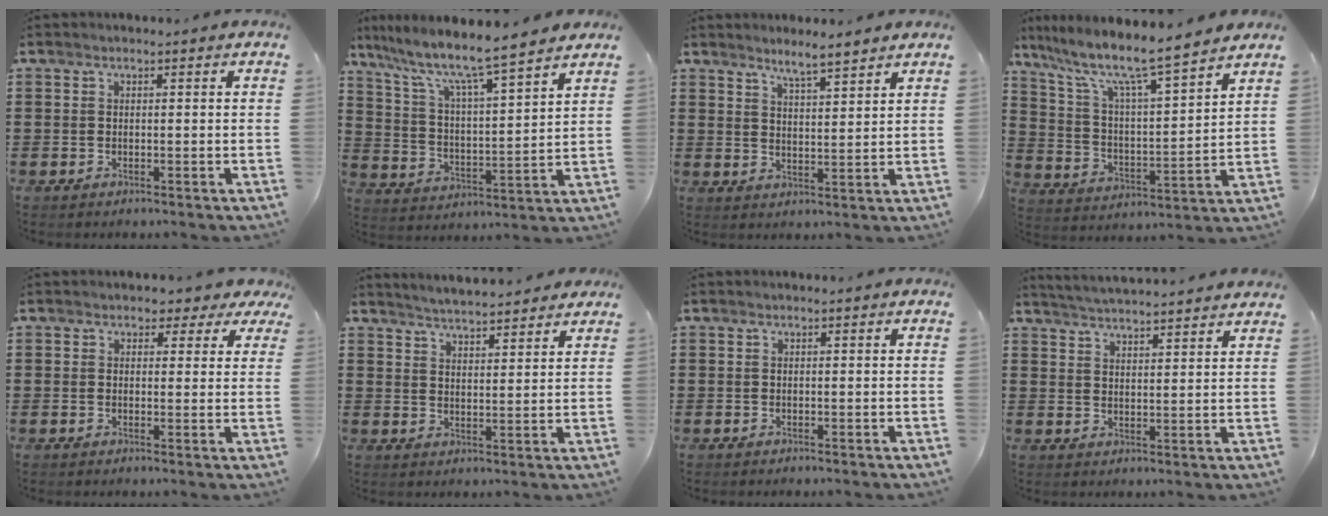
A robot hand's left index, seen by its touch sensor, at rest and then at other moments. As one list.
[{"total": 7.4, "force": [6.2, 0.3, 3.9], "torque": [-0.103, -0.047, 0.100]}, {"total": 3.9, "force": [3.7, -0.2, 1.2], "torque": [-0.033, -0.012, 0.067]}, {"total": 8.5, "force": [7.1, 0.7, 4.7], "torque": [-0.120, -0.050, 0.112]}, {"total": 2.2, "force": [1.4, 1.5, 0.8], "torque": [-0.010, 0.003, 0.019]}, {"total": 4.0, "force": [4.0, 0.2, 0.2], "torque": [-0.019, -0.015, 0.072]}, {"total": 0.0}, {"total": 3.7, "force": [3.6, -0.7, 0.0], "torque": [-0.014, -0.021, 0.063]}]